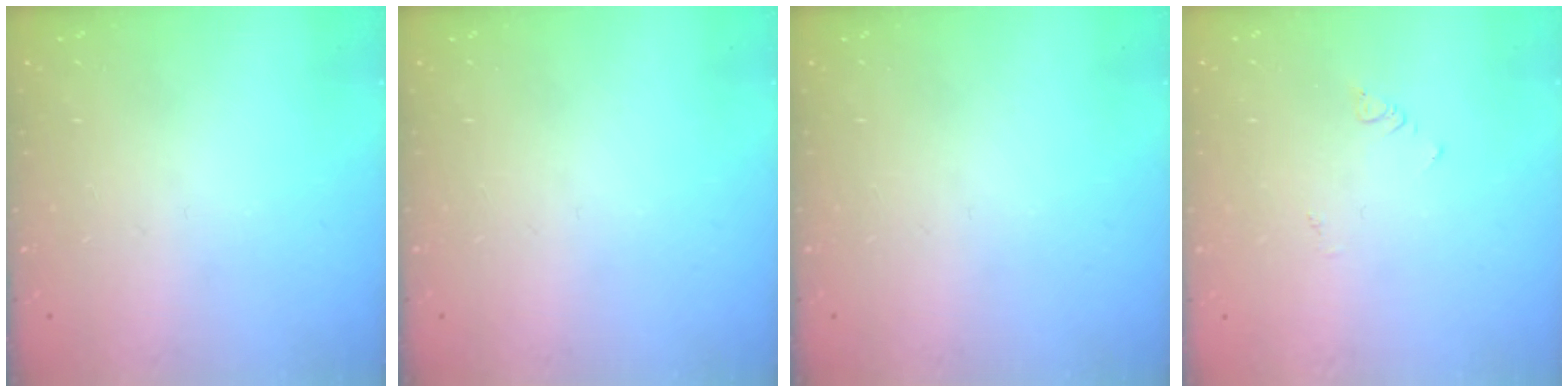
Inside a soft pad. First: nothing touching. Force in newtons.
{"total": 0.0}
{"total": 0.0}
{"total": 1.9, "press": 1.9, "slide": 0.4}